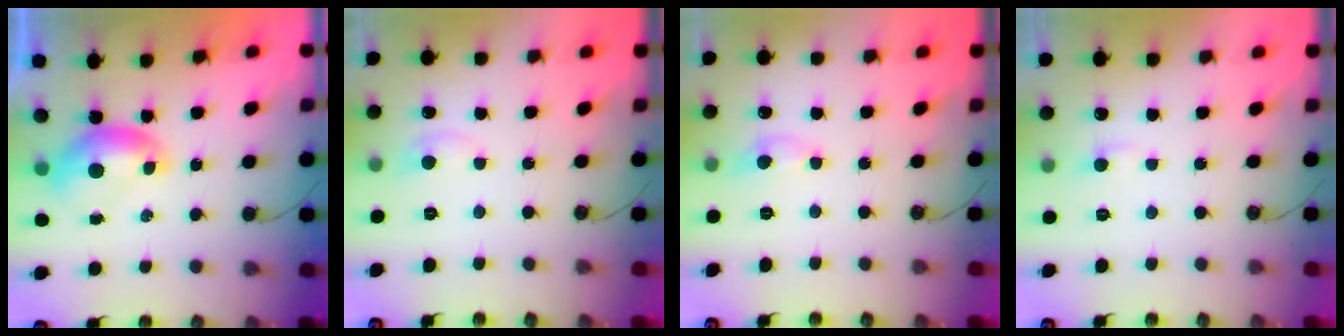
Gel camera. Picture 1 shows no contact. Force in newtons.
{"total": 0.9, "press": 0.6, "slide": 0.7}
{"total": 0.6, "press": 0.2, "slide": 0.5}
{"total": 1.6, "press": 1.5, "slide": 0.5}